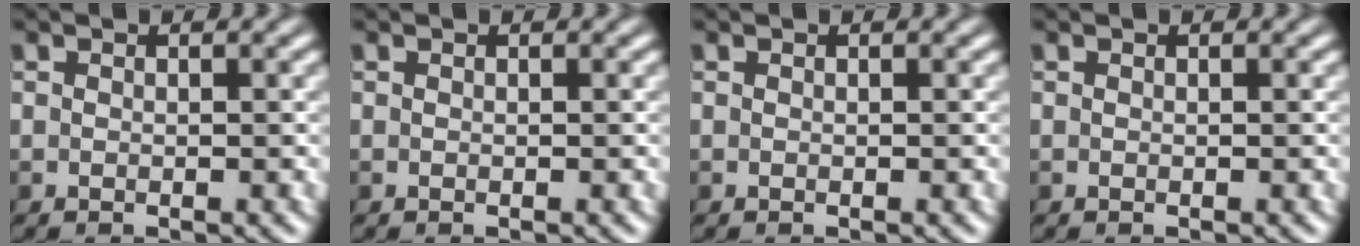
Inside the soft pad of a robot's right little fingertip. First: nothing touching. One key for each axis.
{"total": 0.0}
{"total": 0.0}
{"total": 0.0}